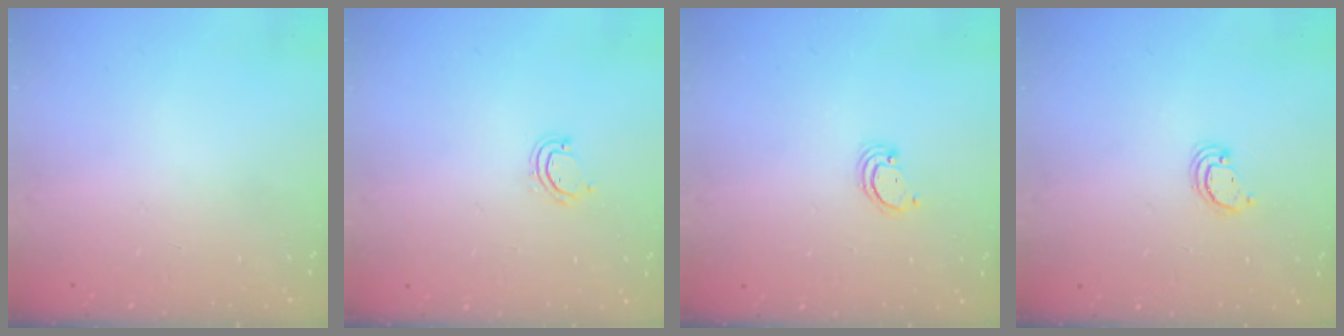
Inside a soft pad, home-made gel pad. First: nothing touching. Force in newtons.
{"total": 3.7, "press": 3.7, "slide": 0.3}
{"total": 1.7, "press": 1.7, "slide": 0.1}
{"total": 2.6, "press": 2.6, "slide": 0.2}